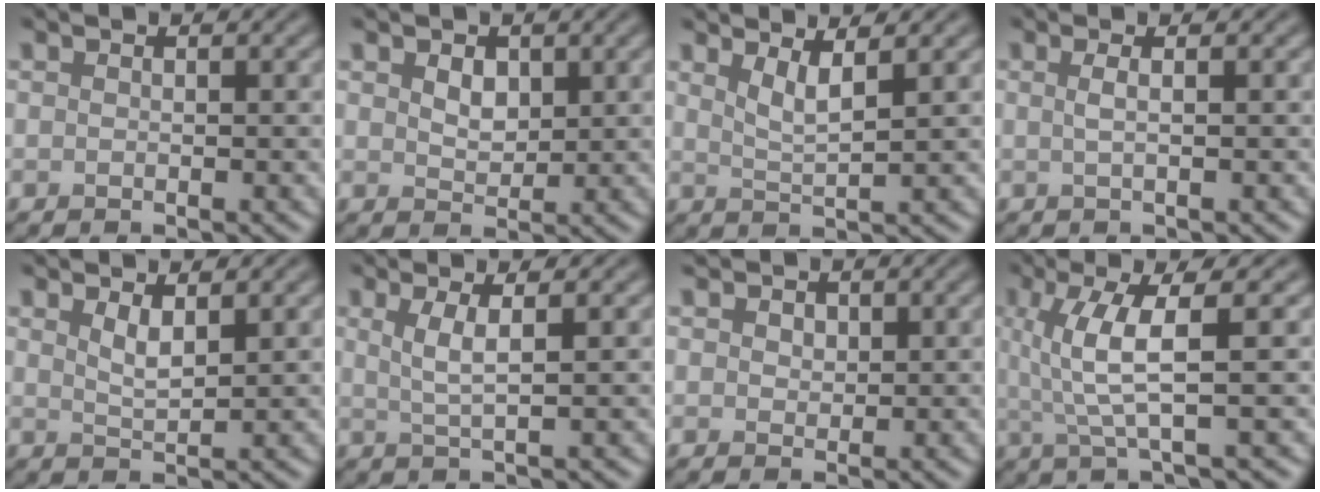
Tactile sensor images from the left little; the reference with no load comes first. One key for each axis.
{"total": 2.0, "fx": 0.9, "fy": 1.3, "fz": 1.2, "tx": -0.025, "ty": -0.002, "tz": 0.018}
{"total": 2.5, "fx": 1.6, "fy": 0.5, "fz": 1.9, "tx": -0.027, "ty": -0.005, "tz": 0.030}
{"total": 1.6, "fx": 0.3, "fy": 0.6, "fz": 1.4, "tx": -0.022, "ty": 0.001, "tz": -0.005}
{"total": 1.9, "fx": 1.3, "fy": 0.5, "fz": 1.4, "tx": -0.028, "ty": -0.004, "tz": 0.026}
{"total": 2.6, "fx": 0.8, "fy": 0.5, "fz": 2.4, "tx": -0.042, "ty": -0.002, "tz": 0.016}
{"total": 1.8, "fx": 1.1, "fy": 1.2, "fz": 0.7, "tx": -0.014, "ty": 0.004, "tz": 0.013}
{"total": 5.2, "fx": 1.0, "fy": 0.9, "fz": 5.0, "tx": -0.102, "ty": 0.006, "tz": 0.020}